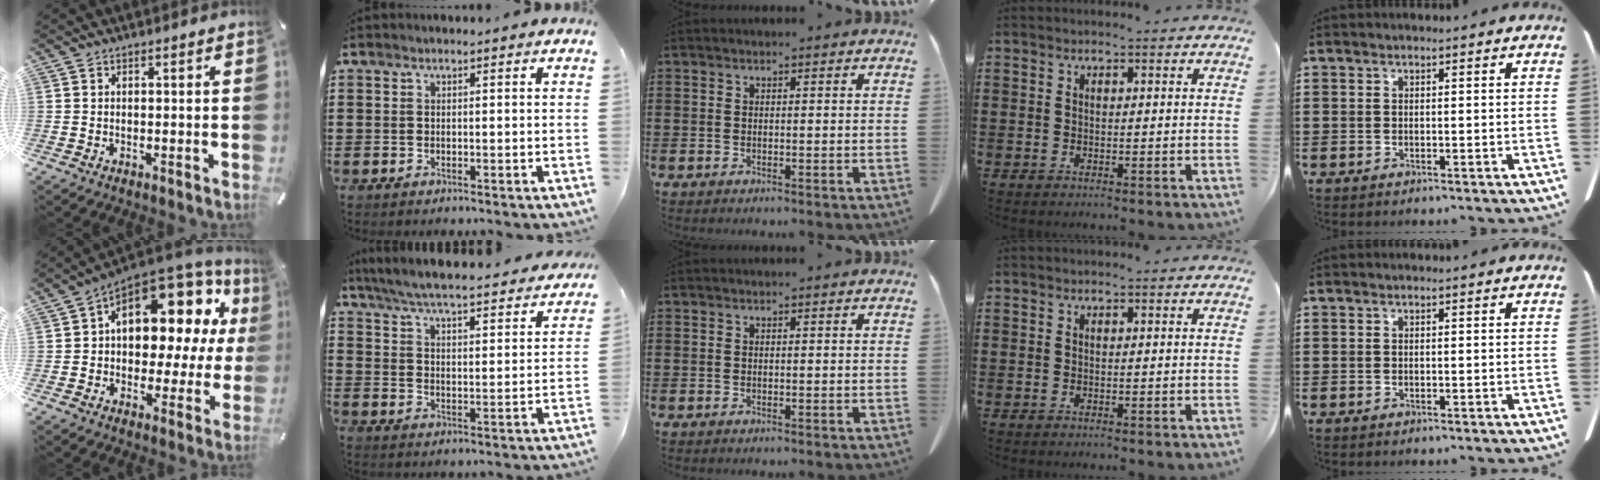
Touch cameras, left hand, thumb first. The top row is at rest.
{"thumb": {"total": 15.0, "force": [6.9, 9.7, 9.1], "torque": [-0.118, -0.067, 0.117]}, "index": {"total": 5.9, "force": [5.6, -0.2, 1.8], "torque": [-0.061, -0.042, 0.092]}}